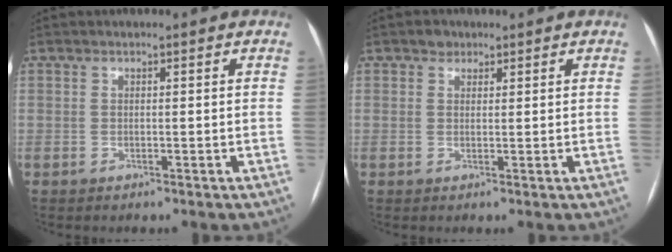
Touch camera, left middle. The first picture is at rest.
{"total": 1.6, "force": [1.0, 1.2, 0.3], "torque": [-0.002, 0.001, 0.013]}